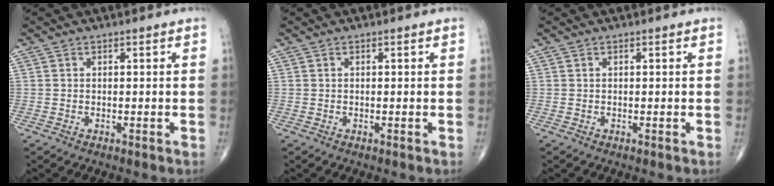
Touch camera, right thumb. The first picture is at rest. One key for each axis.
{"total": 0.0}
{"total": 0.0}